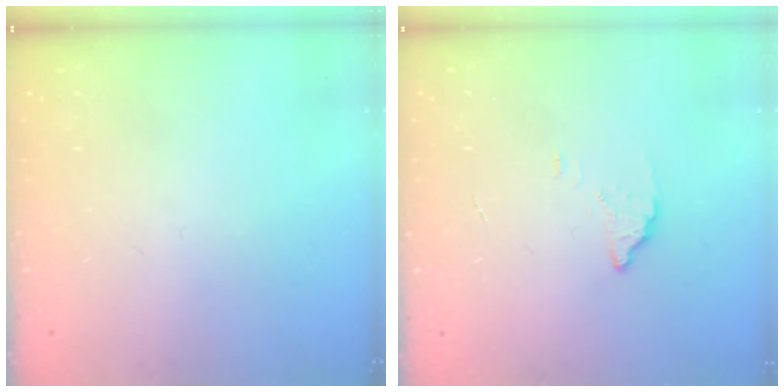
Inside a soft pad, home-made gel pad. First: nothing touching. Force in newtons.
{"total": 2.1, "press": 2.1, "slide": 0.1}